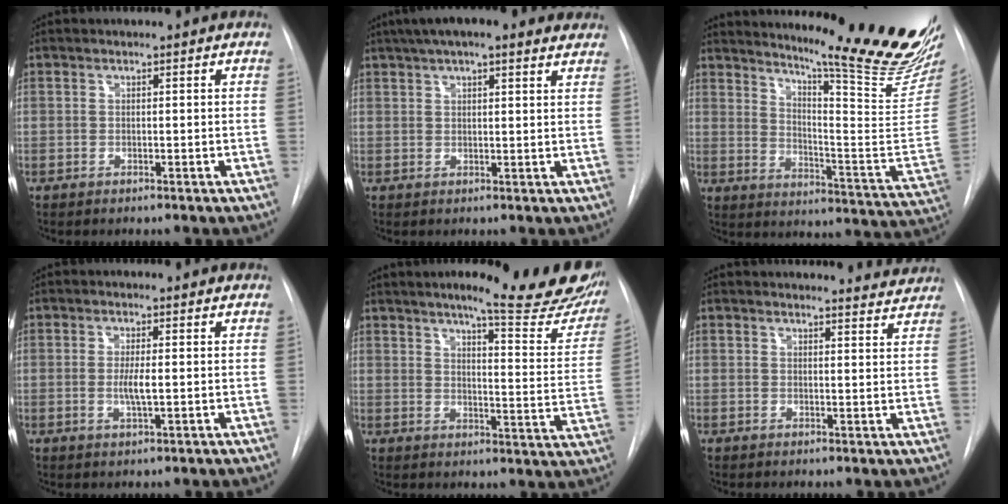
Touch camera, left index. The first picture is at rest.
{"total": 12.9, "force": [10.0, 3.1, 7.6], "torque": [-0.125, 0.045, 0.136]}
{"total": 25.4, "force": [21.5, 0.7, 13.5], "torque": [-0.201, -0.122, 0.276]}
{"total": 3.0, "force": [-0.2, 0.3, 2.9], "torque": [-0.059, -0.006, -0.003]}
{"total": 20.8, "force": [17.0, 2.3, 11.9], "torque": [-0.146, -0.055, 0.198]}
{"total": 5.7, "force": [5.7, 0.5, 0.0], "torque": [0.006, -0.018, 0.048]}